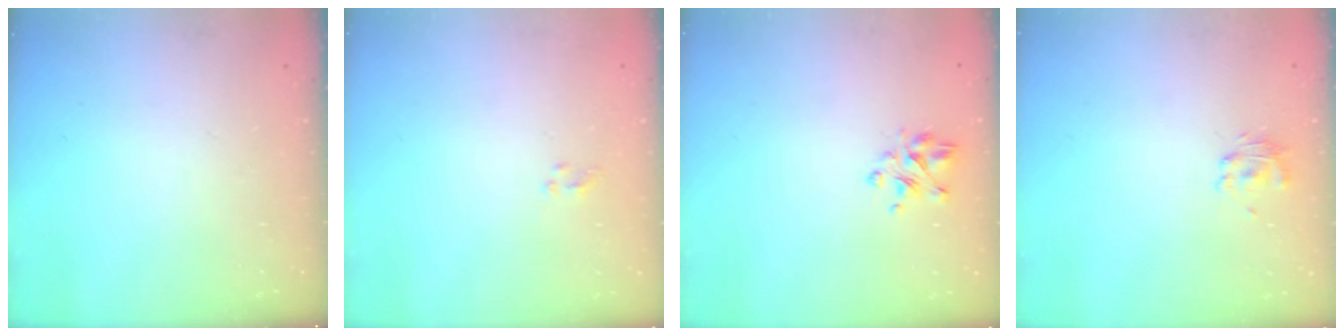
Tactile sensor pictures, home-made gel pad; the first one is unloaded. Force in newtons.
{"total": 1.3, "press": 1.2, "slide": 0.5}
{"total": 4.1, "press": 3.7, "slide": 1.7}
{"total": 2.9, "press": 2.8, "slide": 0.7}